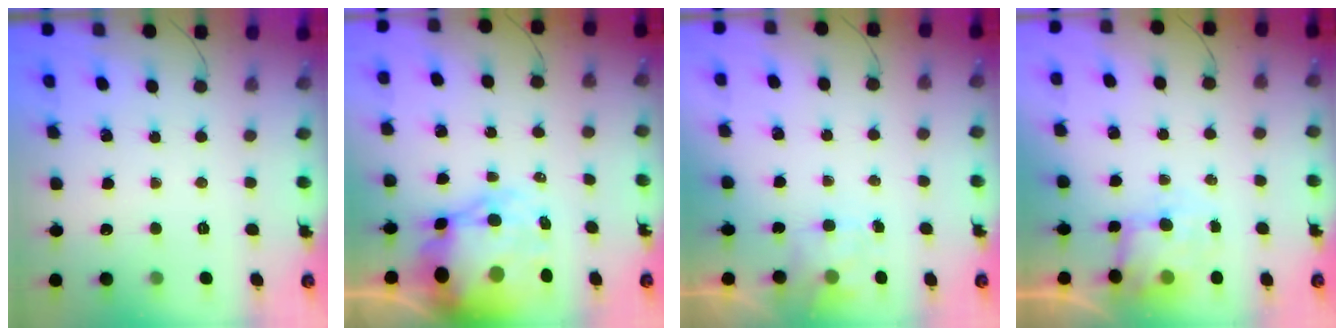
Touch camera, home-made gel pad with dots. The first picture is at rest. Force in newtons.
{"total": 15.2, "press": 14.7, "slide": 4.0}
{"total": 2.5, "press": 2.1, "slide": 1.4}
{"total": 6.5, "press": 6.4, "slide": 1.0}